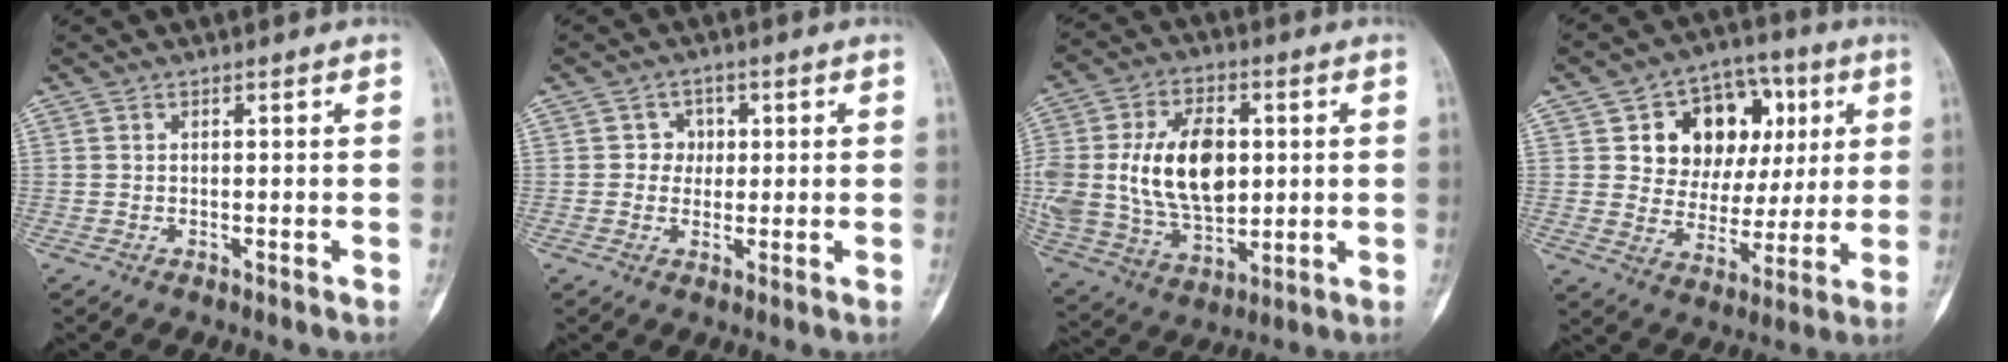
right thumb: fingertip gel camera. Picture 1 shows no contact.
{"total": 3.4, "force": [0.6, 3.2, 1.0], "torque": [0.016, 0.007, 0.001]}
{"total": 21.0, "force": [2.4, 13.6, 15.8], "torque": [-0.291, -0.007, 0.057]}
{"total": 16.8, "force": [4.9, 12.7, 9.9], "torque": [-0.086, 0.006, 0.085]}